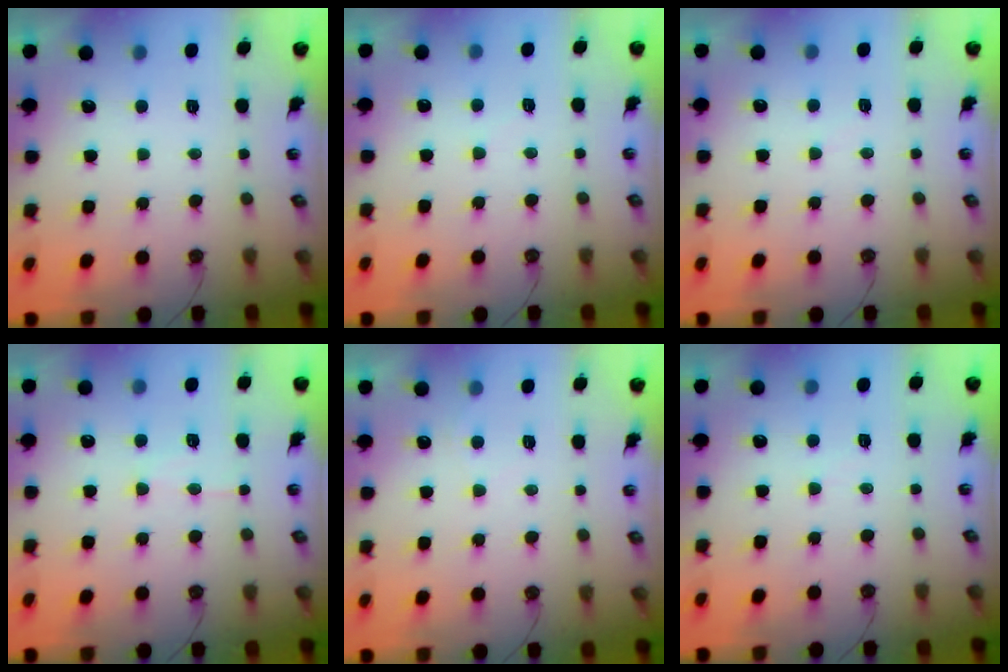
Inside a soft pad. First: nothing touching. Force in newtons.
{"total": 2.2, "press": 2.2, "slide": 0.4}
{"total": 3.8, "press": 3.7, "slide": 0.4}
{"total": 7.1, "press": 7.1, "slide": 0.5}
{"total": 4.5, "press": 4.5, "slide": 0.6}
{"total": 2.2, "press": 2.2, "slide": 0.4}